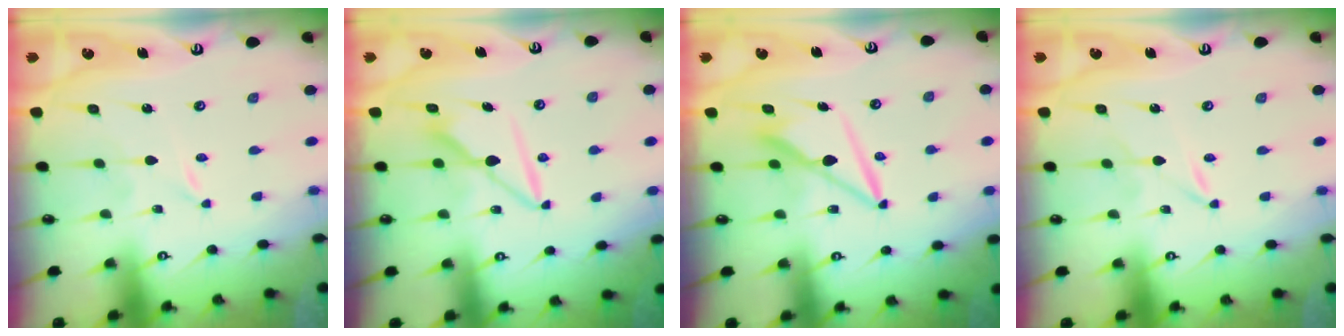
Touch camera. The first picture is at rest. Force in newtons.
{"total": 9.8, "press": 9.8, "slide": 0.5}
{"total": 7.7, "press": 7.7, "slide": 0.7}
{"total": 0.0}